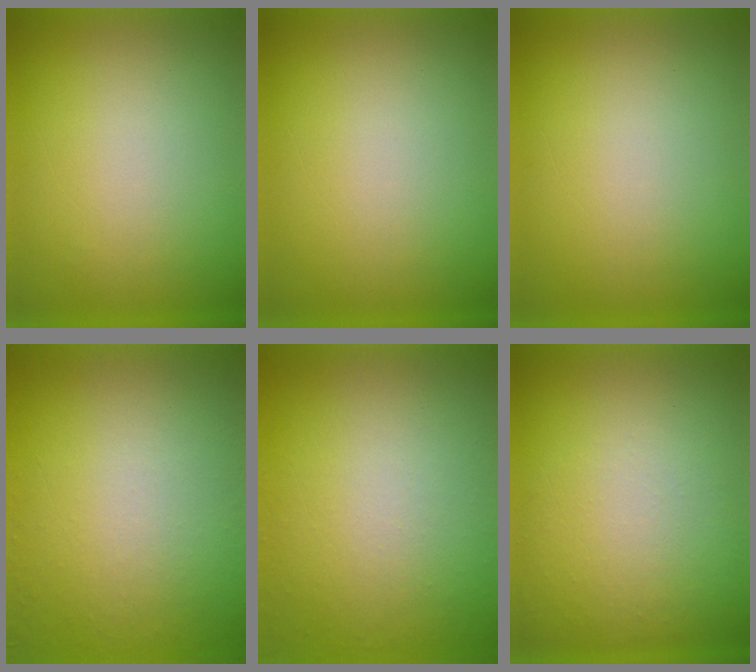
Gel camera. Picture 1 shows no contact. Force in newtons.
{"total": 0.0}
{"total": 0.0}
{"total": 4.7}
{"total": 8.4}
{"total": 1.0}